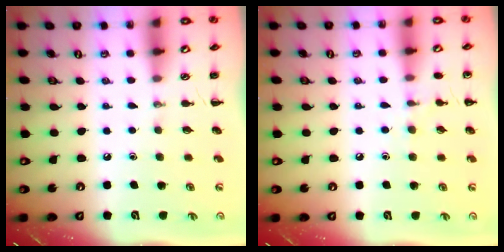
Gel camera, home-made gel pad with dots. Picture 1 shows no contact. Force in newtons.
{"total": 6.7, "press": 6.4, "slide": 1.9}